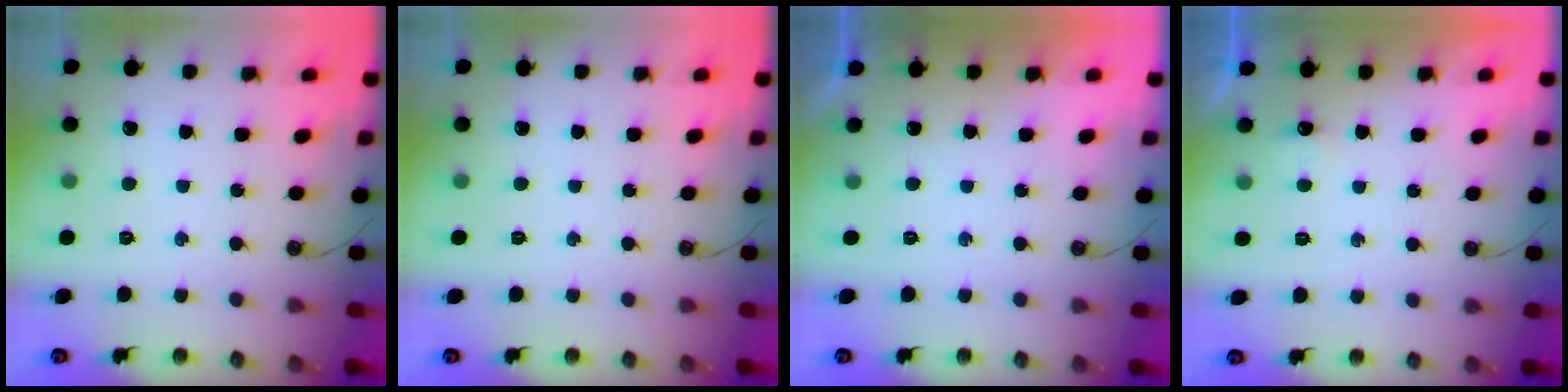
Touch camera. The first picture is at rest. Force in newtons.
{"total": 0.0}
{"total": 0.0}
{"total": 2.7, "press": 2.6, "slide": 0.8}